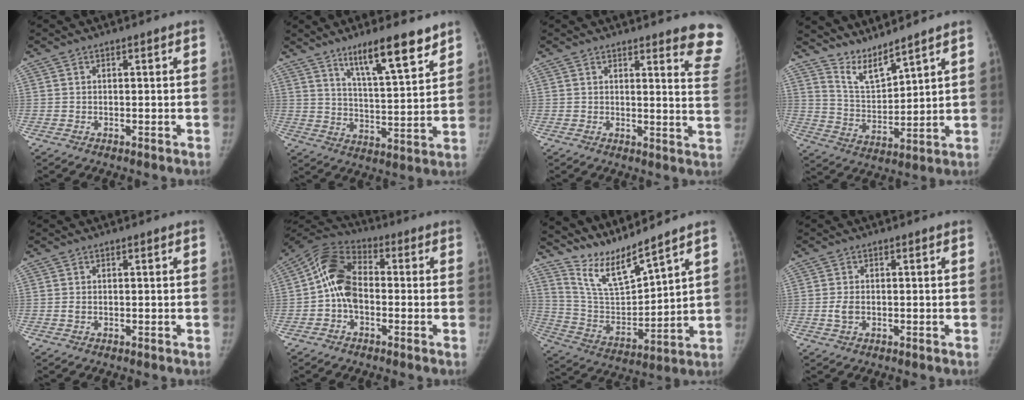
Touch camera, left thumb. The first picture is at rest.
{"total": 12.9, "force": [8.9, 2.4, 9.0], "torque": [-0.126, -0.055, 0.150]}
{"total": 9.9, "force": [8.8, 1.5, 4.4], "torque": [-0.019, -0.079, 0.073]}
{"total": 7.4, "force": [6.9, 0.6, 2.6], "torque": [-0.048, -0.060, 0.147]}
{"total": 0.9, "force": [-0.1, 0.6, 0.6], "torque": [-0.007, 0.001, -0.002]}
{"total": 10.6, "force": [-1.0, 7.2, 7.7], "torque": [-0.136, 0.029, -0.037]}
{"total": 11.7, "force": [10.6, 0.5, 5.0], "torque": [-0.090, -0.076, 0.220]}
{"total": 2.5, "force": [-0.4, 1.7, 1.8], "torque": [-0.033, 0.005, -0.008]}